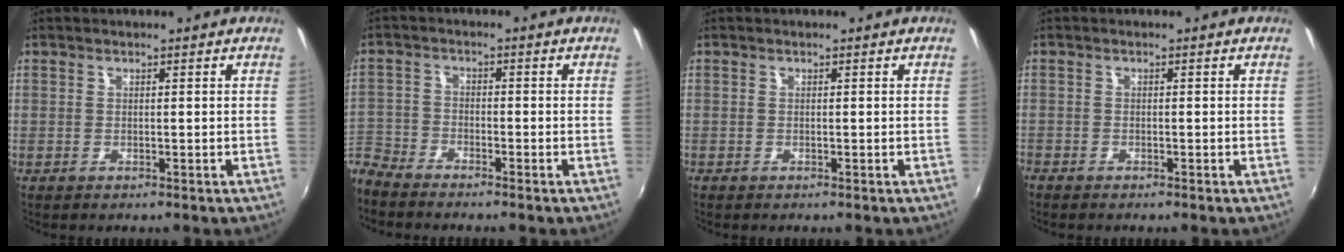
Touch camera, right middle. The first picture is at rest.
{"total": 5.6, "force": [-5.3, 2.0, 0.4], "torque": [-0.023, 0.005, -0.118]}
{"total": 0.0}
{"total": 0.9, "force": [-0.9, 0.3, 0.2], "torque": [-0.010, -0.001, -0.016]}